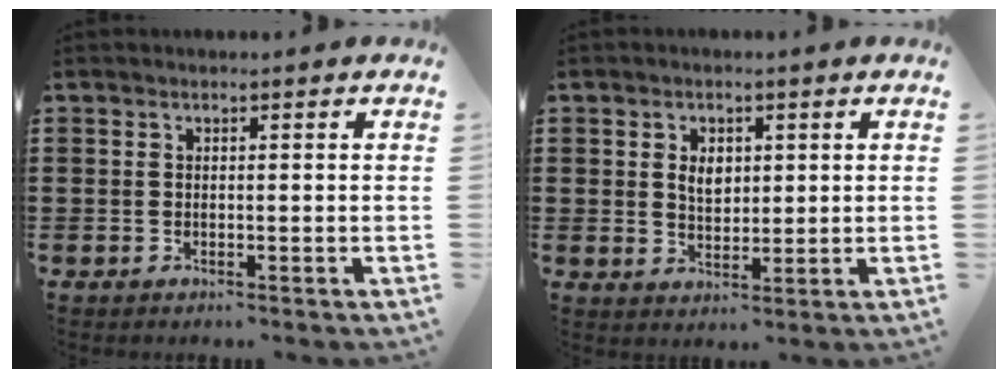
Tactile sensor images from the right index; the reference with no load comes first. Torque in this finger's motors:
{"motor_torque": [0.01, 0.01, 0.10, 0.06]}